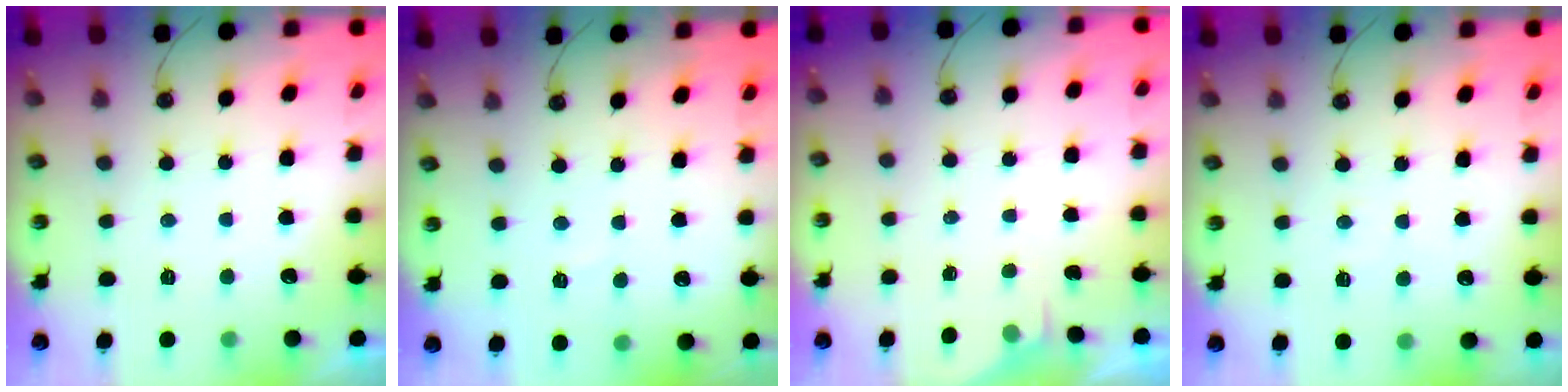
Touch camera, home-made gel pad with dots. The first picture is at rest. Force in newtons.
{"total": 3.5, "press": 3.5, "slide": 0.5}
{"total": 2.7, "press": 2.7, "slide": 0.4}
{"total": 3.6, "press": 3.5, "slide": 0.5}